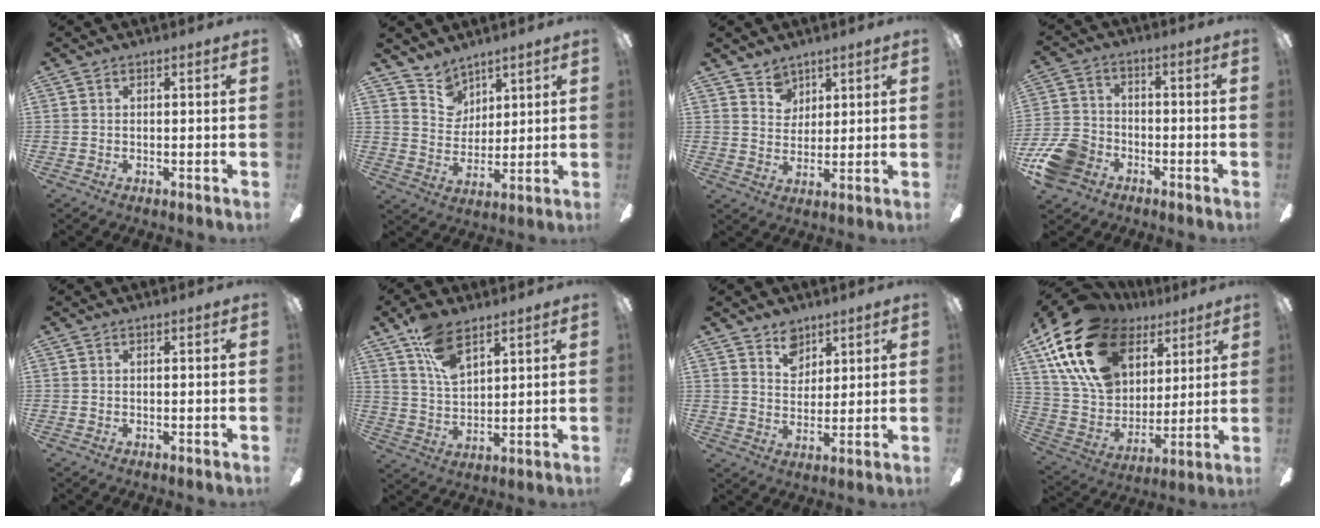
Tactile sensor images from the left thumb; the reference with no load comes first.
{"total": 7.5, "force": [5.9, 4.5, -0.2], "torque": [-0.017, -0.039, 0.115]}
{"total": 5.4, "force": [4.1, 3.5, -0.1], "torque": [0.006, -0.024, 0.074]}
{"total": 10.6, "force": [-5.9, 7.5, 4.6], "torque": [-0.113, 0.041, -0.110]}
{"total": 0.0}
{"total": 11.2, "force": [7.3, 5.4, 6.6], "torque": [-0.120, -0.025, 0.135]}
{"total": 6.7, "force": [4.9, 4.5, 1.3], "torque": [-0.014, -0.020, 0.088]}
{"total": 24.0, "force": [12.7, 15.4, 13.4], "torque": [-0.273, -0.047, 0.234]}